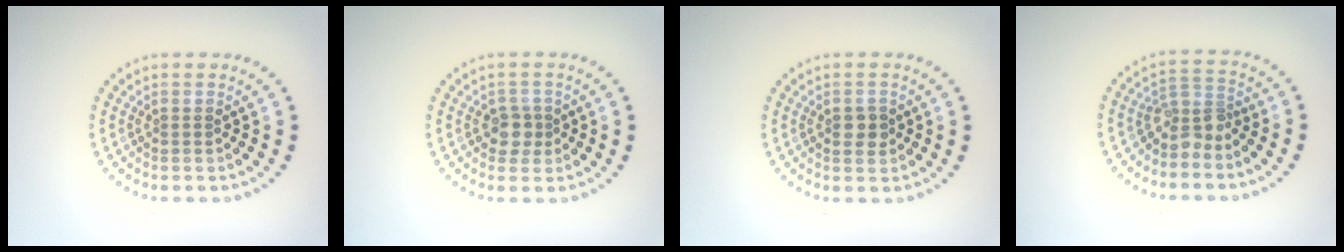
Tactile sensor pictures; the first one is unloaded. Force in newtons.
{"total": 1.9, "press": 1.6, "slide": 0.9}
{"total": 1.7, "press": 1.7, "slide": 0.1}
{"total": 2.6, "press": 1.8, "slide": 1.8}